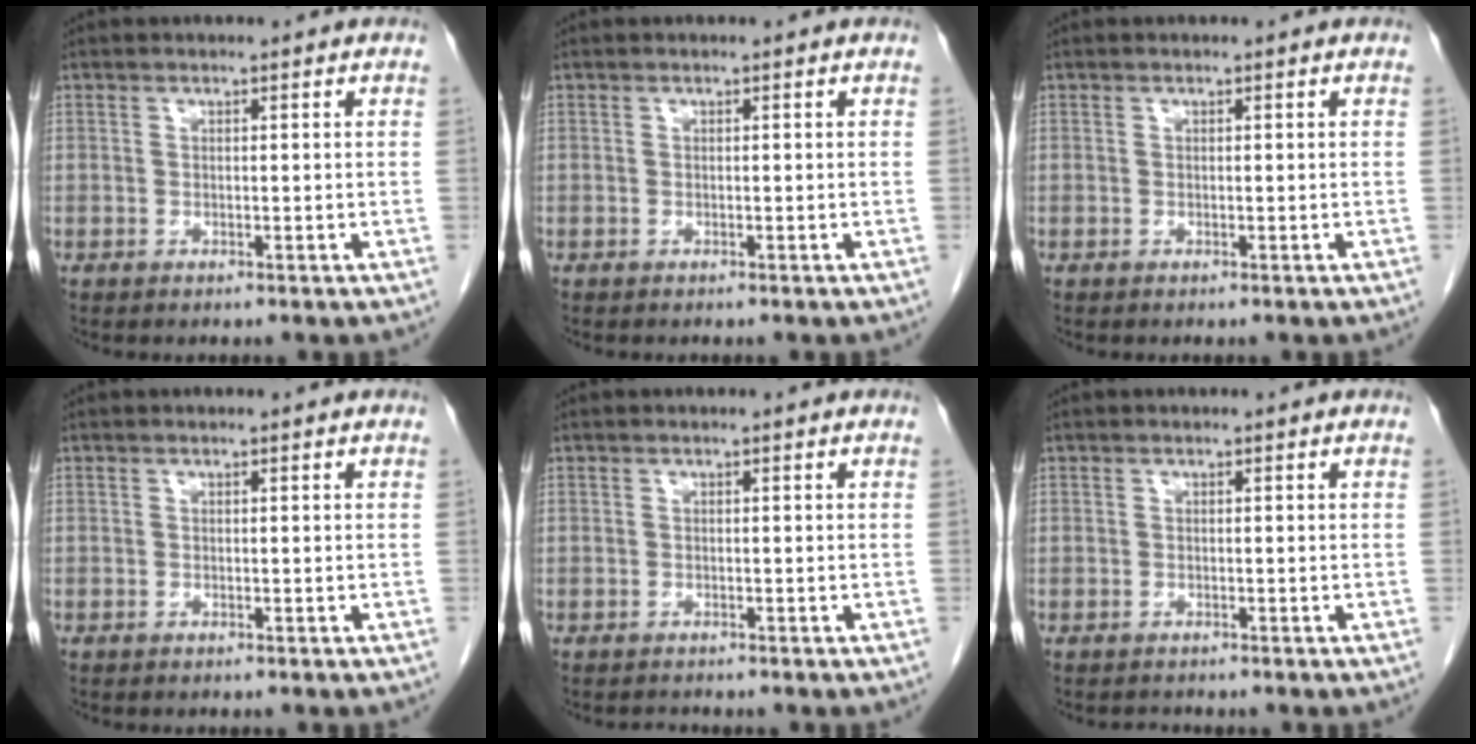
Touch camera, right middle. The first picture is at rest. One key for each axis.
{"total": 0.0}
{"total": 0.0}
{"total": 0.0}
{"total": 0.6, "fx": -0.6, "fy": 0.1, "fz": -0.1, "tx": -0.003, "ty": -0.003, "tz": -0.011}
{"total": 0.8, "fx": -0.6, "fy": 0.3, "fz": -0.2, "tx": -0.004, "ty": -0.002, "tz": -0.013}